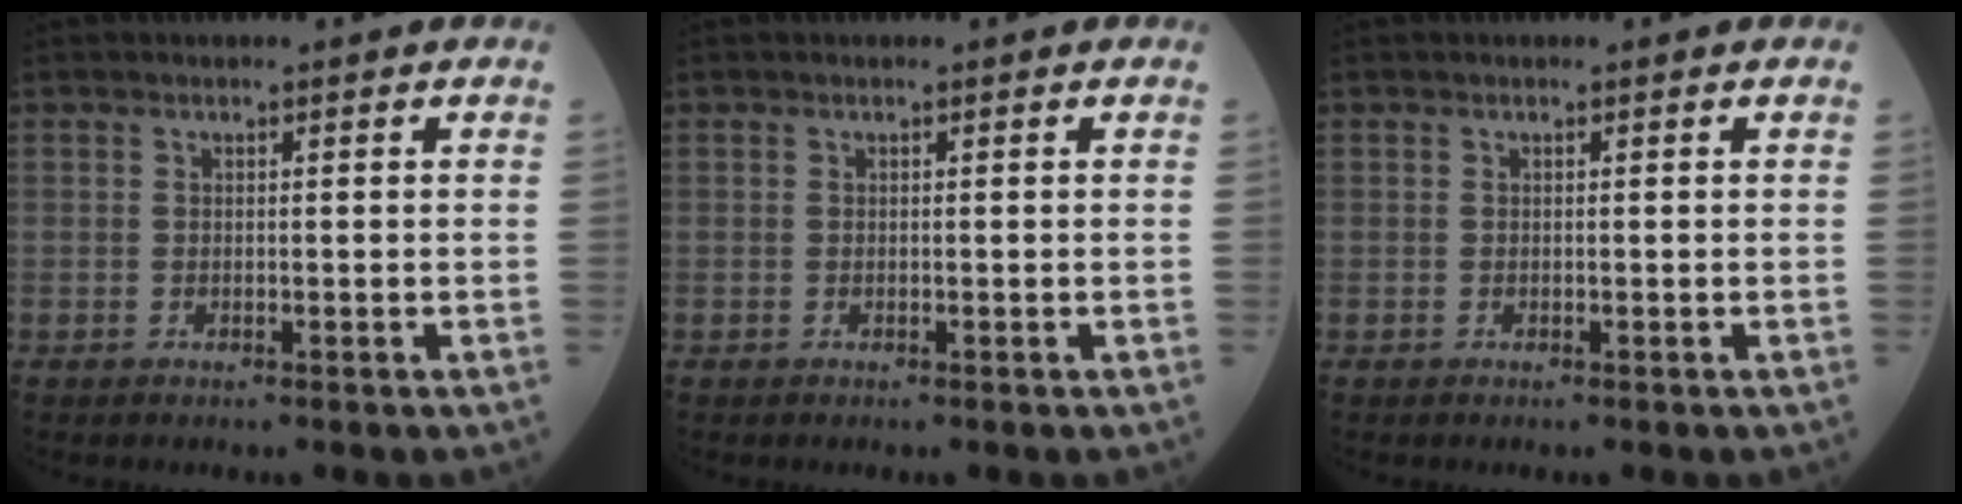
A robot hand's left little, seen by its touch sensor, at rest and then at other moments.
{"total": 0.0}
{"total": 0.0}